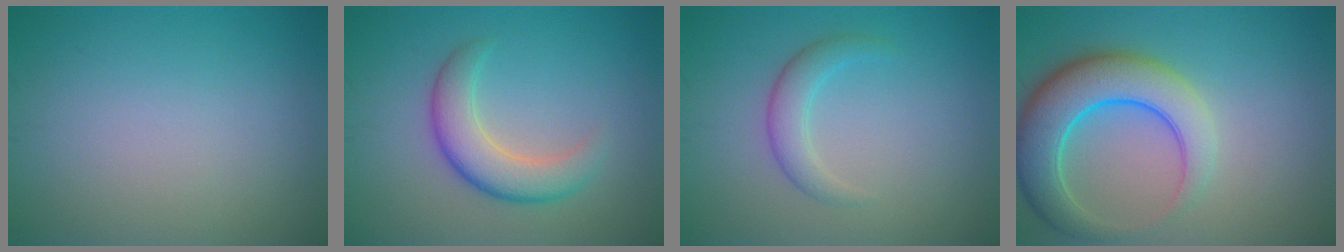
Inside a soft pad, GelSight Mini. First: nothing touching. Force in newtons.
{"total": 4.5, "press": 4.5, "slide": 0.3}
{"total": 2.4, "press": 2.4, "slide": 0.1}
{"total": 7.6, "press": 7.6, "slide": 0.8}